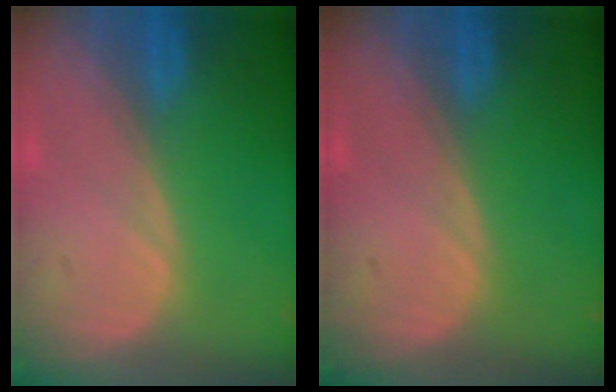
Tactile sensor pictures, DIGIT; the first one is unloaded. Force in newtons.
{"total": 0.0}